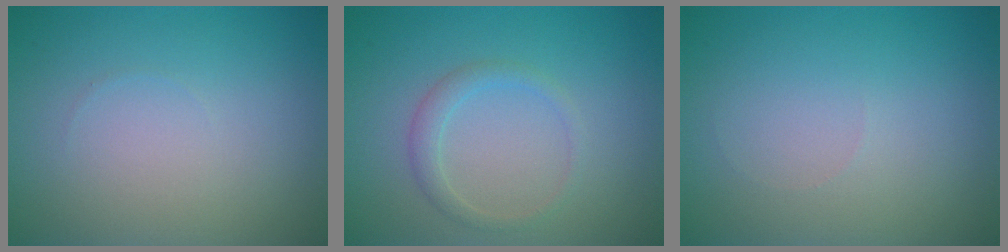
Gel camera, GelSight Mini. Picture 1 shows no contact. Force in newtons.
{"total": 1.6, "press": 1.6, "slide": 0.0}
{"total": 0.0}